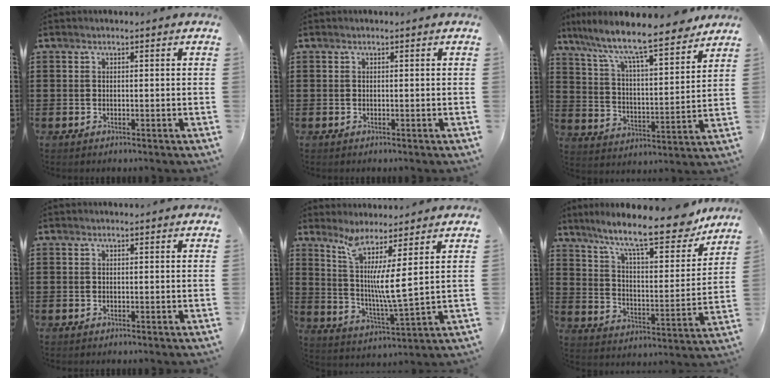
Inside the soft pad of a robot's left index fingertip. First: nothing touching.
{"total": 0.0}
{"total": 8.2, "force": [7.3, 0.5, 3.9], "torque": [-0.105, -0.049, 0.117]}
{"total": 0.0}
{"total": 6.8, "force": [4.0, -1.1, 5.3], "torque": [-0.111, -0.043, 0.062]}
{"total": 13.3, "force": [11.1, 1.7, 7.1], "torque": [-0.151, -0.060, 0.186]}